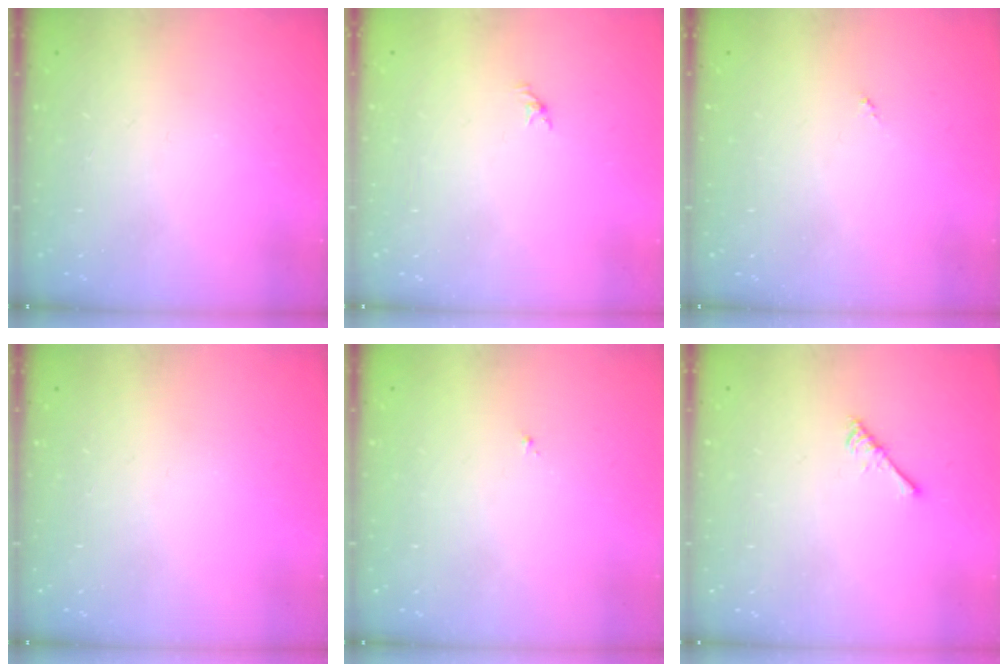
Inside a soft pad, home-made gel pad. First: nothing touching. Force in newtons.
{"total": 0.5, "press": 0.3, "slide": 0.4}
{"total": 0.0}
{"total": 0.0}
{"total": 0.8, "press": 0.7, "slide": 0.3}
{"total": 2.9, "press": 2.9, "slide": 0.5}